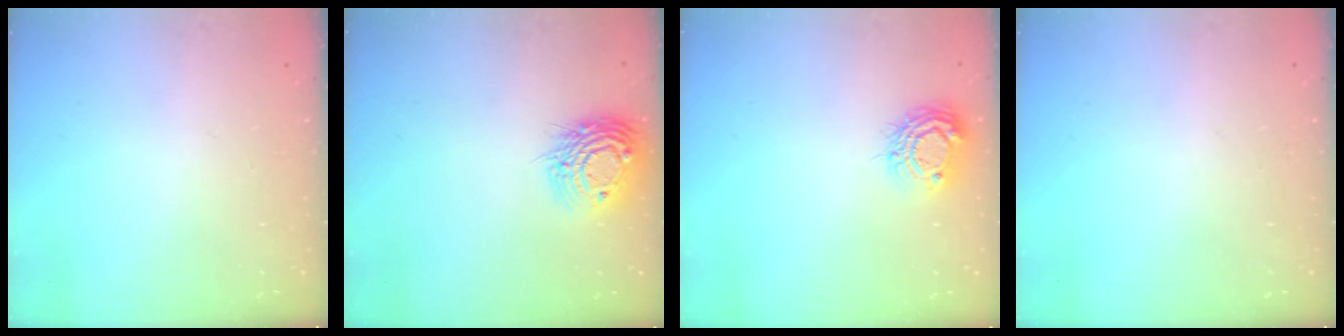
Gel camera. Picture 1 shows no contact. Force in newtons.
{"total": 13.3, "press": 13.3, "slide": 1.1}
{"total": 9.3, "press": 9.3, "slide": 0.7}
{"total": 0.0}